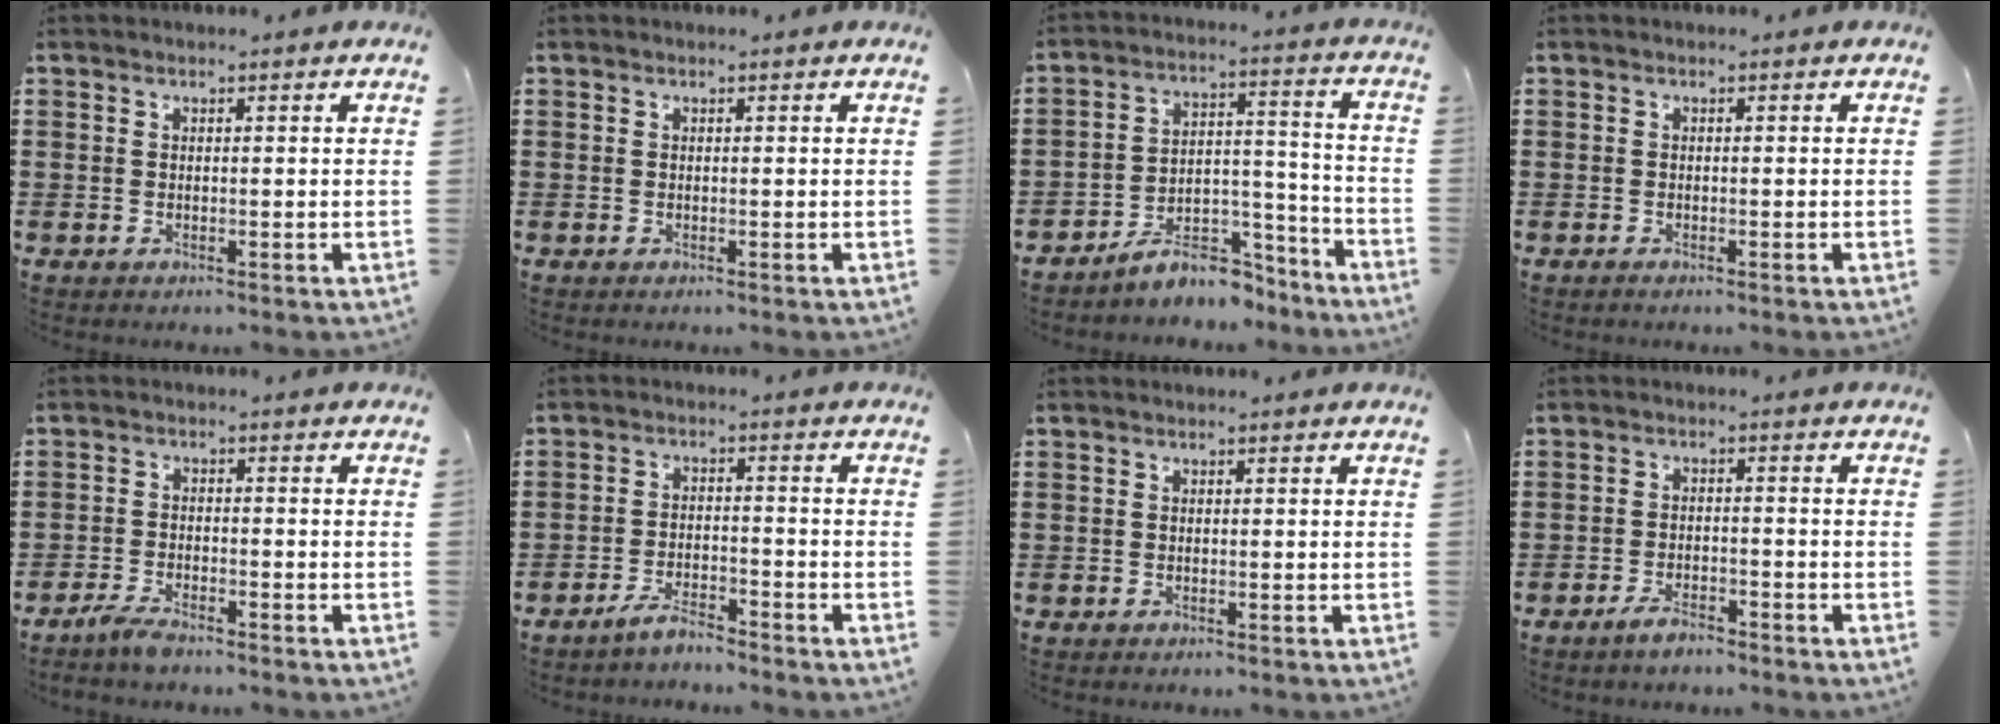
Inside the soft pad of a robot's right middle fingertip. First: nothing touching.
{"total": 0.0}
{"total": 8.2, "force": [-7.4, 2.5, 2.5], "torque": [-0.036, 0.025, -0.139]}
{"total": 0.0}
{"total": 2.7, "force": [-2.2, 0.4, 1.6], "torque": [-0.042, -0.001, -0.046]}
{"total": 3.6, "force": [-3.4, 0.4, 1.2], "torque": [-0.028, 0.006, -0.070]}
{"total": 0.0}
{"total": 2.8, "force": [-2.3, 0.6, 1.5], "torque": [-0.031, 0.004, -0.046]}